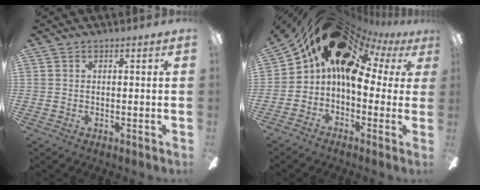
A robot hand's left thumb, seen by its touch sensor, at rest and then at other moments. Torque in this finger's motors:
{"motor_torque": [0.64, 3.50, 2.55, -0.22, 0.61]}